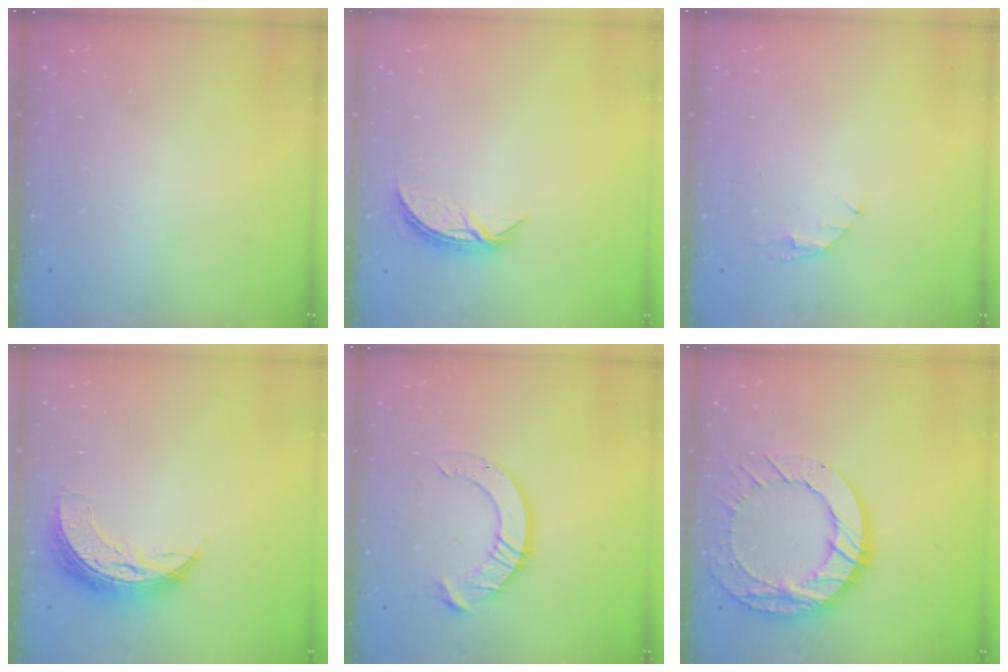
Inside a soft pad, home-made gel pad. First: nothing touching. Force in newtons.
{"total": 5.6, "press": 5.6, "slide": 0.5}
{"total": 2.9, "press": 2.9, "slide": 0.4}
{"total": 8.6, "press": 8.5, "slide": 0.5}
{"total": 12.6, "press": 12.6, "slide": 1.3}
{"total": 18.3, "press": 18.3, "slide": 1.6}